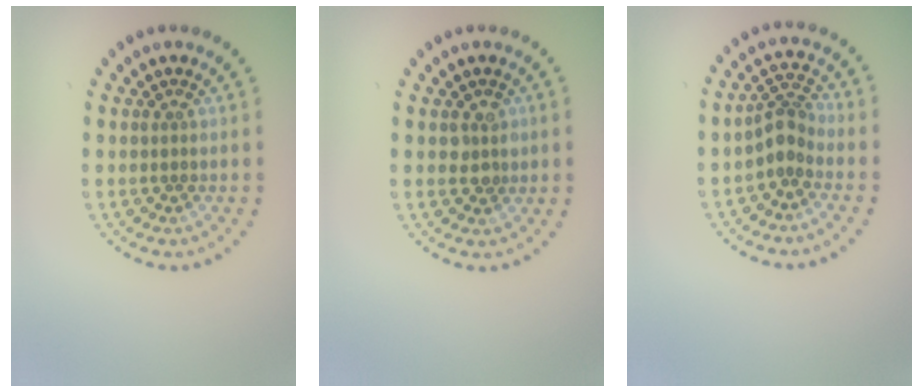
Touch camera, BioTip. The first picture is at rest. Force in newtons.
{"total": 1.7, "press": 1.6, "slide": 0.4}
{"total": 2.4, "press": 1.8, "slide": 1.6}